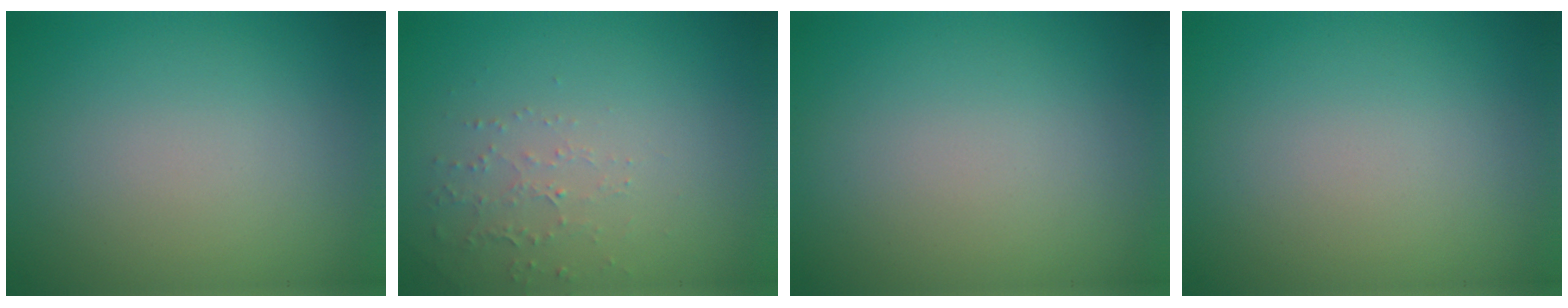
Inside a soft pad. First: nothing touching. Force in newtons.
{"total": 1.5, "press": 1.5, "slide": 0.5}
{"total": 0.0}
{"total": 0.0}